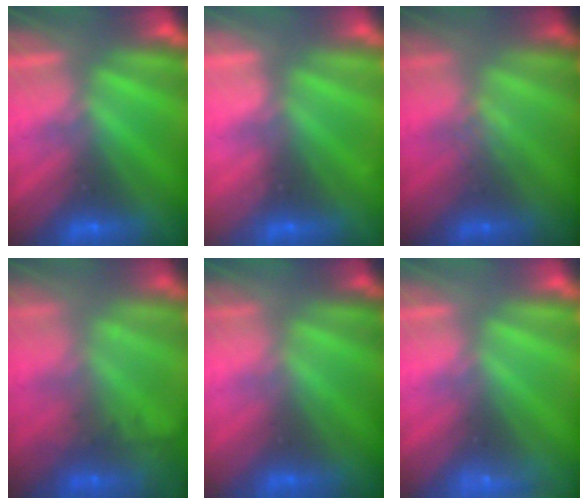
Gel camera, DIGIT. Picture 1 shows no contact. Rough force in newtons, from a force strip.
{"total": 2.3}
{"total": 2.5}
{"total": 9.0}
{"total": 2.4}
{"total": 2.3}